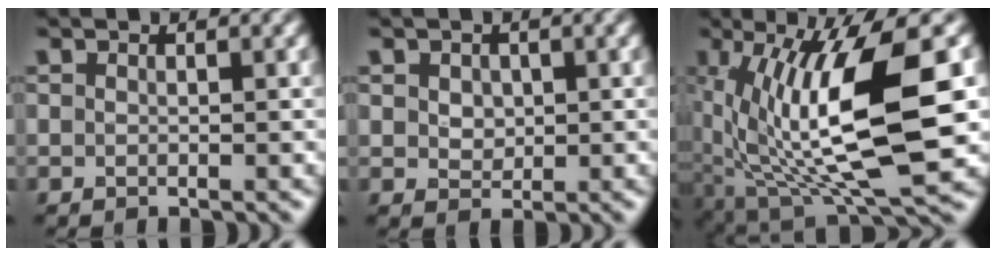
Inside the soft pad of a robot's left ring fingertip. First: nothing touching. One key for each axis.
{"total": 1.8, "fx": 0.5, "fy": 1.5, "fz": 0.9, "tx": -0.020, "ty": -0.001, "tz": 0.011}
{"total": 12.1, "fx": 0.8, "fy": 4.0, "fz": 11.3, "tx": -0.211, "ty": -0.019, "tz": 0.022}